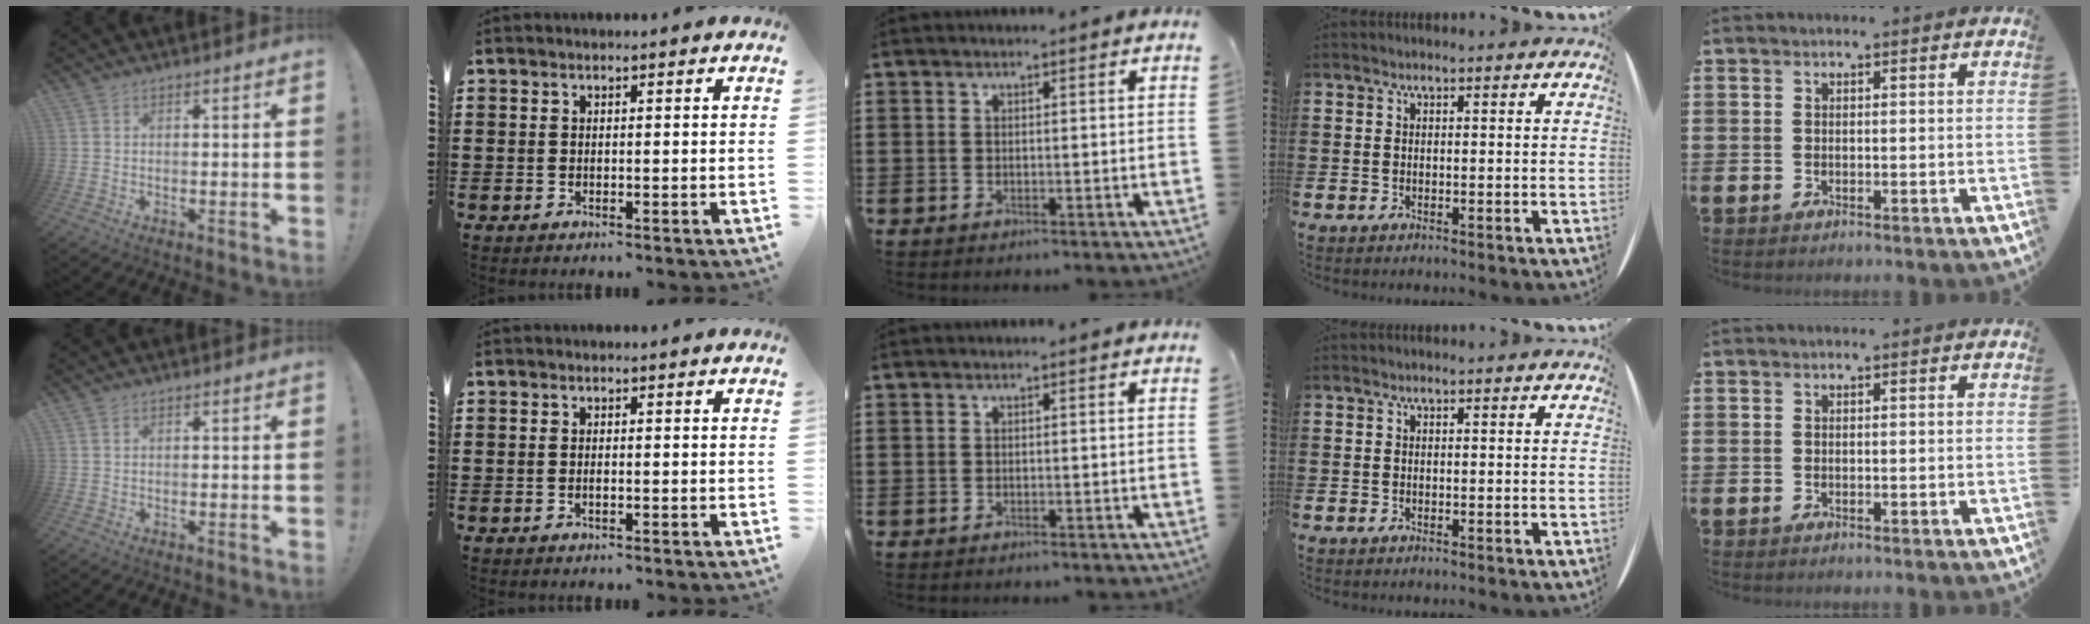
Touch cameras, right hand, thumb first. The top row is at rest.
{"thumb": {"total": 0.6, "force": [0.4, 0.4, 0.3], "torque": [-0.008, 0.002, 0.007]}, "index": {"total": 0.6, "force": [-0.2, 0.1, 0.6], "torque": [-0.011, -0.005, -0.003]}}